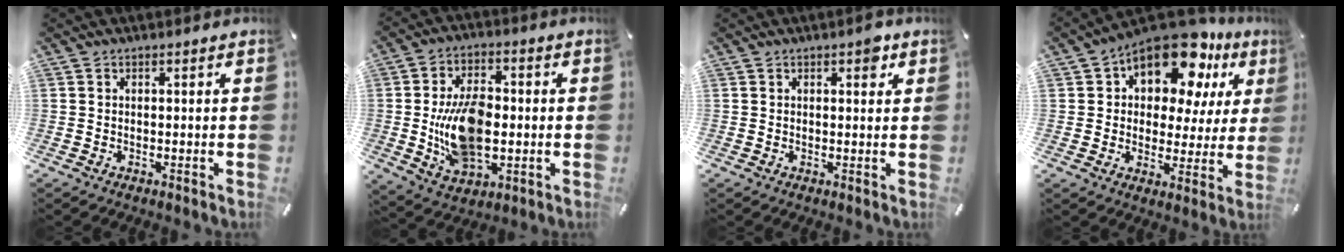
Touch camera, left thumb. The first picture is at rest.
{"total": 15.9, "force": [-1.2, 10.1, 12.2], "torque": [-0.230, -0.003, -0.019]}
{"total": 2.9, "force": [1.4, 1.4, 2.0], "torque": [-0.013, -0.006, 0.016]}
{"total": 15.8, "force": [10.9, 8.1, 8.2], "torque": [-0.125, -0.079, 0.188]}